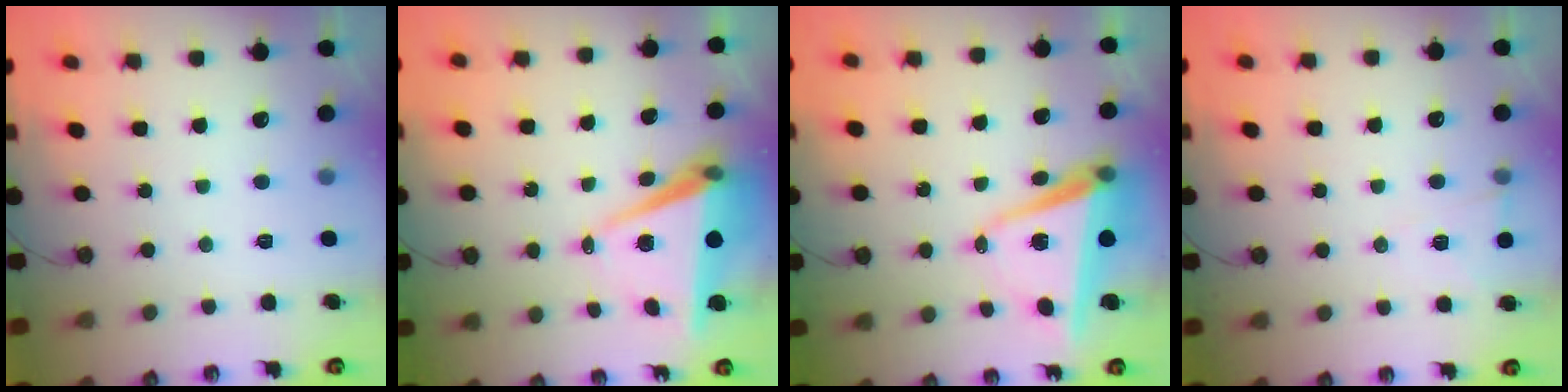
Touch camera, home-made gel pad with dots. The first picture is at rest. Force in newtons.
{"total": 8.1, "press": 6.8, "slide": 4.4}
{"total": 7.6, "press": 6.5, "slide": 4.0}
{"total": 4.8, "press": 3.3, "slide": 3.4}